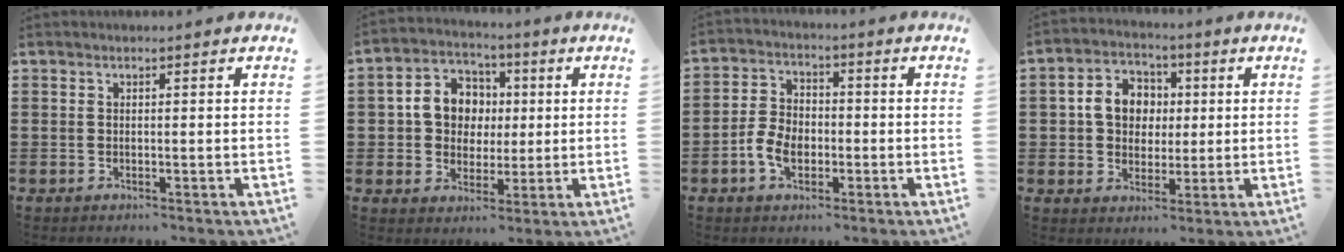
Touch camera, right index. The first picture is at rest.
{"total": 7.6, "force": [0.6, 6.8, 3.3], "torque": [-0.088, 0.020, 0.007]}
{"total": 5.5, "force": [-2.1, 3.7, 3.4], "torque": [-0.085, 0.005, -0.043]}
{"total": 6.9, "force": [0.7, 6.0, 3.3], "torque": [-0.078, 0.018, 0.009]}